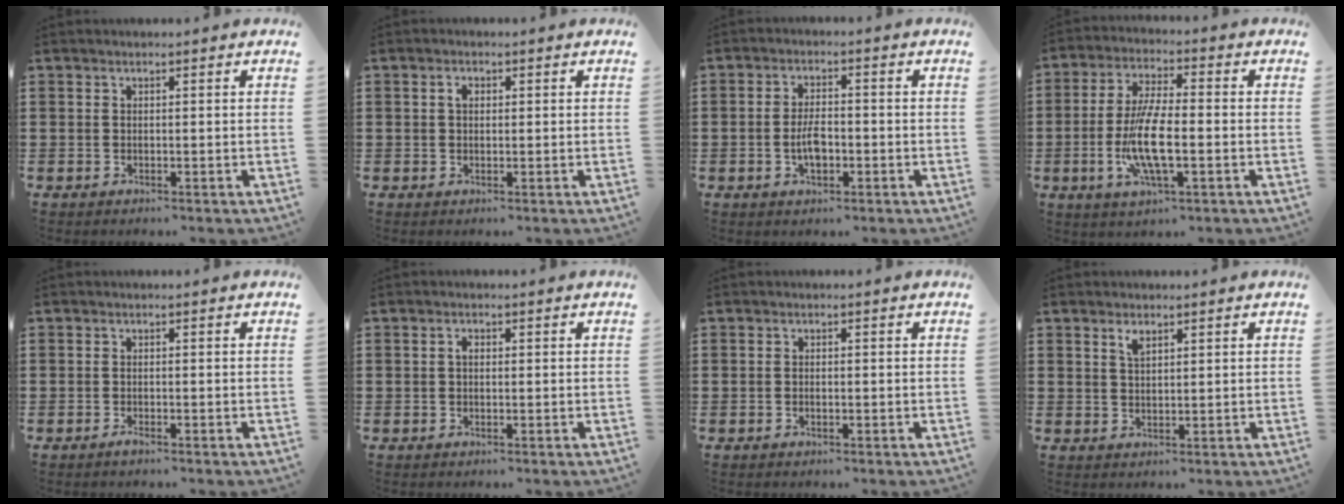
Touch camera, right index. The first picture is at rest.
{"total": 1.5, "force": [0.3, 1.0, 1.1], "torque": [-0.024, 0.009, 0.005]}
{"total": 4.3, "force": [-1.1, 1.9, 3.8], "torque": [-0.075, 0.001, -0.020]}
{"total": 9.4, "force": [-2.3, 2.7, 8.7], "torque": [-0.190, -0.013, -0.048]}
{"total": 0.8, "force": [-0.7, 0.0, 0.5], "torque": [-0.010, -0.005, -0.012]}
{"total": 1.1, "force": [0.0, 0.6, 0.9], "torque": [-0.019, 0.004, -0.001]}
{"total": 0.6, "force": [-0.3, 0.2, 0.4], "torque": [-0.010, -0.003, -0.004]}
{"total": 1.9, "force": [1.2, 0.8, 1.3], "torque": [-0.029, 0.002, 0.022]}